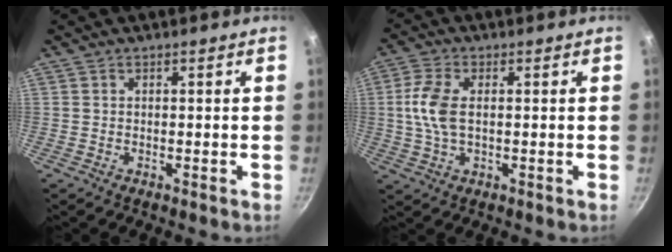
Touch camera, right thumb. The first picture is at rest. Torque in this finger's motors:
{"motor_torque": [-0.12, 0.32, 0.62, -0.30, 0.08]}